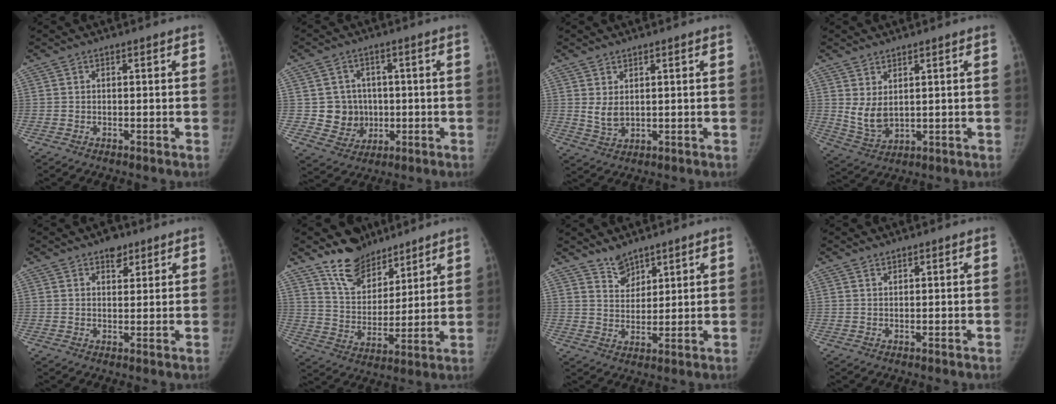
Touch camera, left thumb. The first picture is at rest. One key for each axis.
{"total": 7.8, "fx": -0.1, "fy": 7.5, "fz": 2.0, "tx": 0.010, "ty": 0.010, "tz": 0.009}
{"total": 3.5, "fx": 1.0, "fy": 2.2, "fz": 2.5, "tx": -0.041, "ty": -0.013, "tz": 0.031}
{"total": 5.5, "fx": 1.6, "fy": 3.2, "fz": 4.1, "tx": -0.071, "ty": -0.018, "tz": 0.048}
{"total": 3.8, "fx": 2.5, "fy": 2.2, "fz": 1.7, "tx": -0.004, "ty": -0.013, "tz": 0.038}
{"total": 11.8, "fx": 9.4, "fy": 6.3, "fz": 3.3, "tx": -0.020, "ty": -0.068, "tz": 0.179}
{"total": 4.6, "fx": 3.9, "fy": 2.3, "fz": 0.9, "tx": 0.009, "ty": -0.035, "tz": 0.076}
{"total": 0.6, "fx": 0.5, "fy": 0.2, "fz": 0.0, "tx": 0.004, "ty": -0.005, "tz": 0.009}